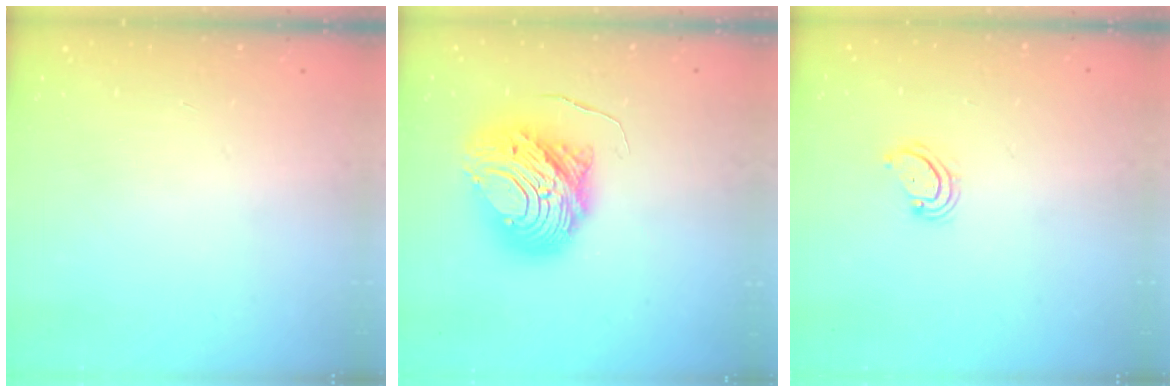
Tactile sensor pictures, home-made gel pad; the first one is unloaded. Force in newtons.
{"total": 12.6, "press": 12.6, "slide": 1.3}
{"total": 2.9, "press": 2.8, "slide": 0.4}